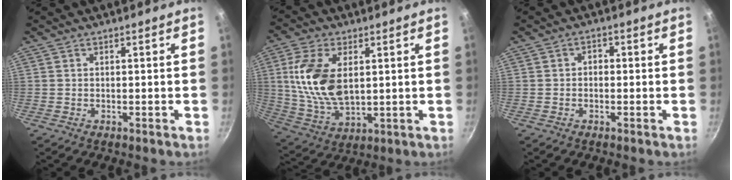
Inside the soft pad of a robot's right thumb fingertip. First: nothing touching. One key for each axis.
{"total": 14.6, "fx": 2.8, "fy": 8.2, "fz": 11.7, "tx": -0.219, "ty": -0.015, "tz": 0.062}
{"total": 1.8, "fx": -0.3, "fy": 1.4, "fz": 1.1, "tx": -0.014, "ty": 0.008, "tz": -0.007}